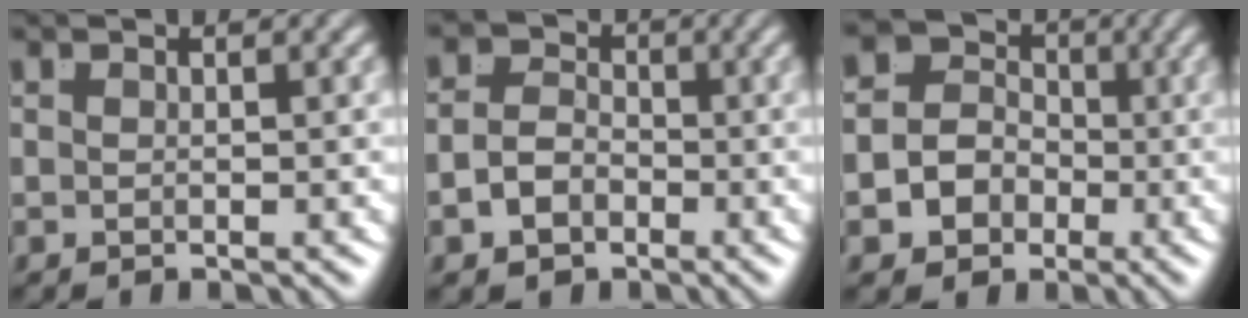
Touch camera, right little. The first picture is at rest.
{"total": 5.8, "force": [-1.7, 5.2, 2.0], "torque": [-0.037, -0.019, -0.031]}
{"total": 11.8, "force": [-0.8, 10.8, 4.8], "torque": [-0.124, -0.039, -0.020]}